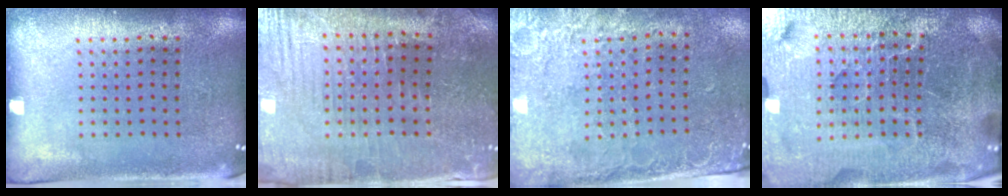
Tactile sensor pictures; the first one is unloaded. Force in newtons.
{"total": 1.6, "press": 1.6, "slide": 0.4}
{"total": 2.5, "press": 2.1, "slide": 1.4}
{"total": 7.0, "press": 6.1, "slide": 3.4}